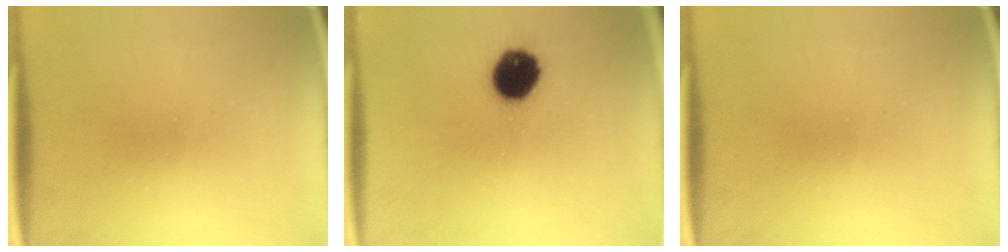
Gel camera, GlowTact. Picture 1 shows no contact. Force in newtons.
{"total": 10.8}
{"total": 0.0}